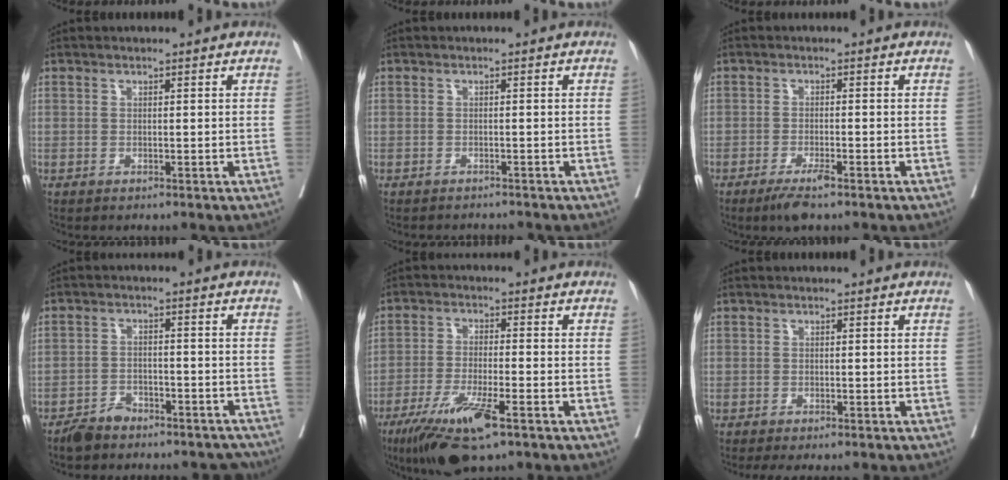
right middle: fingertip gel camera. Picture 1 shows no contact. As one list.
[{"total": 3.4, "force": [-3.4, 0.6, 0.4], "torque": [0.000, -0.007, -0.045]}, {"total": 3.5, "force": [-2.4, 0.4, 2.6], "torque": [-0.050, -0.007, -0.041]}, {"total": 6.8, "force": [-6.0, 2.9, 1.4], "torque": [-0.014, 0.006, -0.090]}, {"total": 10.6, "force": [-6.3, 1.5, 8.4], "torque": [-0.161, -0.027, -0.106]}, {"total": 3.7, "force": [-3.2, 1.3, 1.5], "torque": [-0.012, -0.007, -0.045]}]